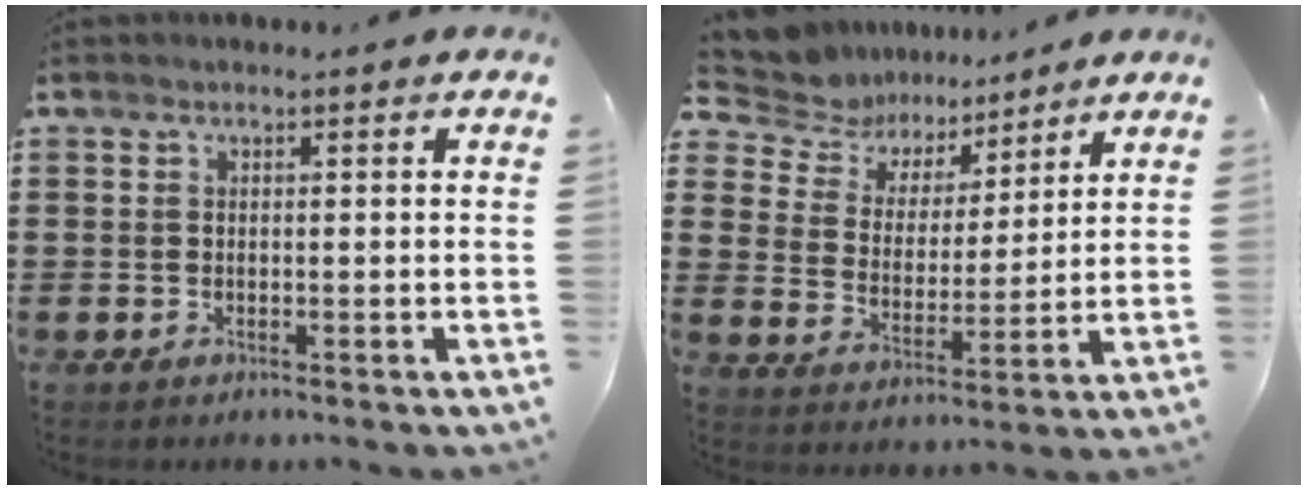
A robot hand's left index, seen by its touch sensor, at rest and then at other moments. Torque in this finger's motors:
{"motor_torque": [2.14, 0.00, 0.27, 0.00]}